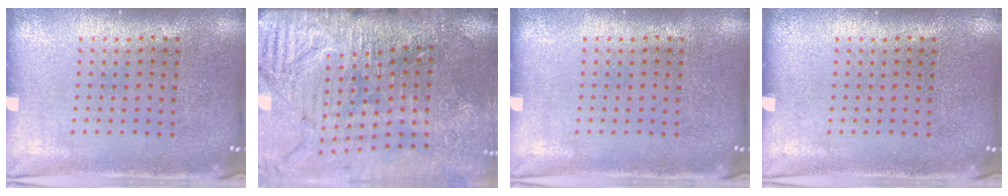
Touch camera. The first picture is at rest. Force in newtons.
{"total": 4.7, "press": 4.0, "slide": 2.5}
{"total": 0.0}
{"total": 0.0}